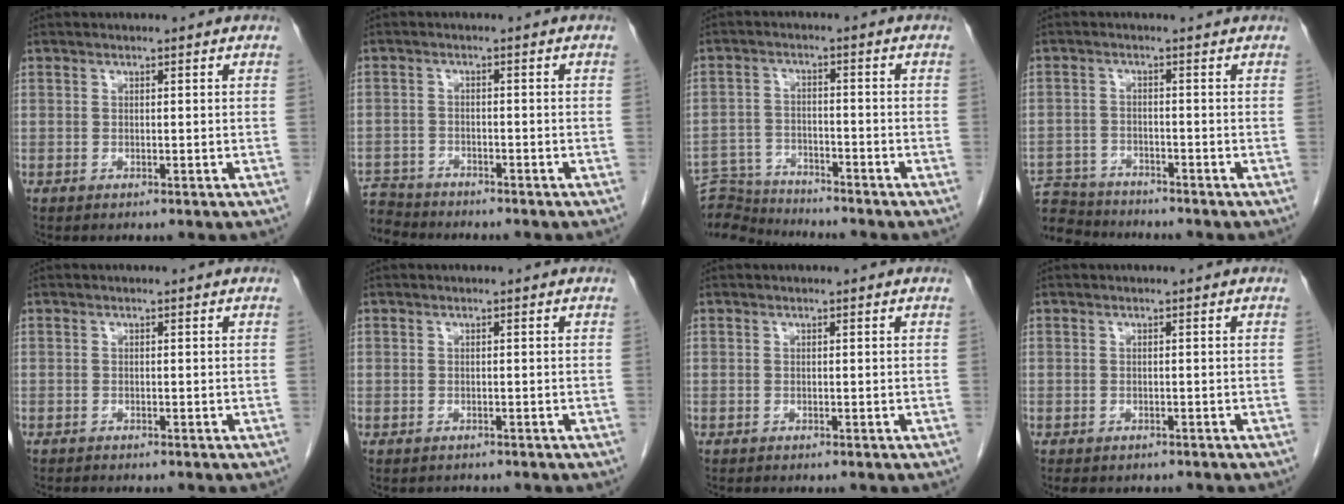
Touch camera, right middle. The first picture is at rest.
{"total": 6.9, "force": [-6.6, 1.9, 0.2], "torque": [-0.013, -0.001, -0.117]}
{"total": 9.6, "force": [-9.5, 0.8, 0.7], "torque": [-0.015, 0.005, -0.166]}
{"total": 9.2, "force": [-8.7, 2.4, 1.6], "torque": [-0.040, 0.009, -0.142]}
{"total": 0.7, "force": [-0.7, 0.0, 0.0], "torque": [-0.008, -0.003, -0.014]}
{"total": 1.1, "force": [-0.9, 0.6, -0.2], "torque": [-0.007, -0.001, -0.015]}
{"total": 0.0}
{"total": 4.6, "force": [-3.9, 2.0, 1.5], "torque": [-0.016, -0.002, -0.047]}